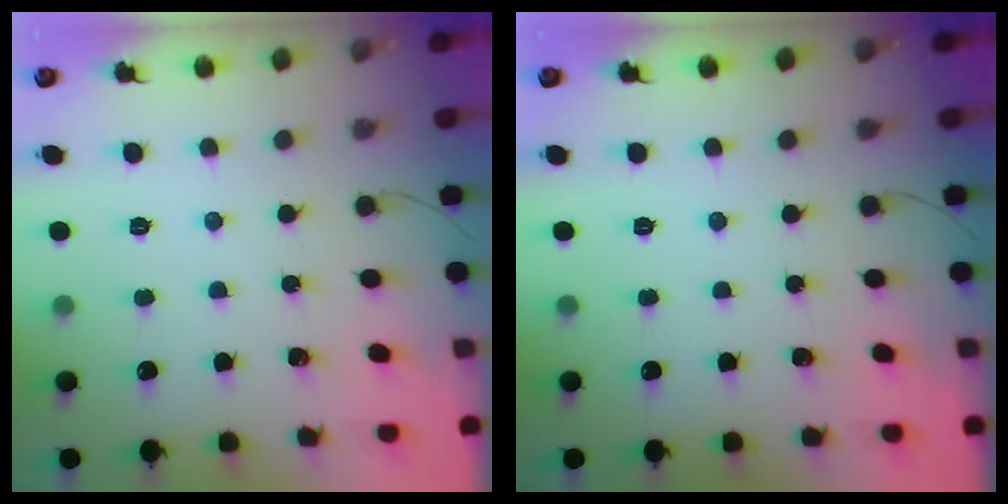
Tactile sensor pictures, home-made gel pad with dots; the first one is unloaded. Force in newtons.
{"total": 0.0}